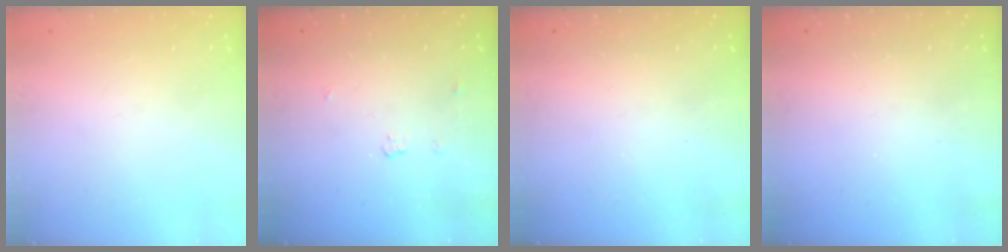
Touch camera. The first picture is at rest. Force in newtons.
{"total": 4.1, "press": 4.1, "slide": 0.3}
{"total": 0.0}
{"total": 0.0}